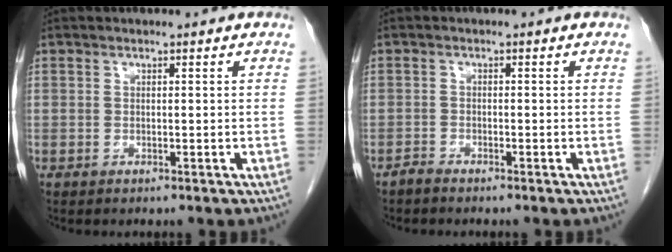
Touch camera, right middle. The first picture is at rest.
{"total": 1.0, "force": [-1.0, 0.0, 0.2], "torque": [-0.010, -0.002, -0.020]}